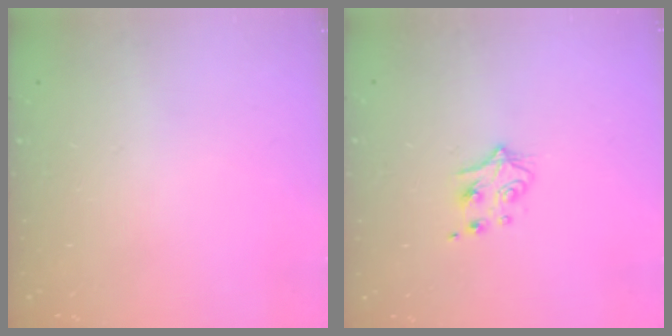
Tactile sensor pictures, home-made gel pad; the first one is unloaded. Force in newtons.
{"total": 5.0, "press": 4.9, "slide": 0.6}